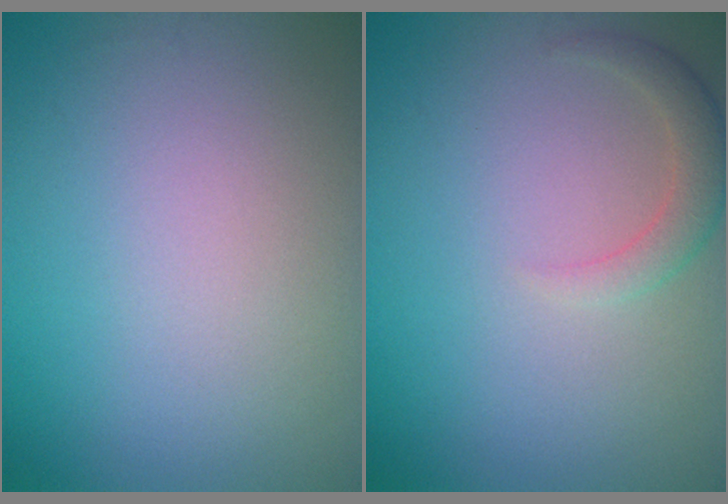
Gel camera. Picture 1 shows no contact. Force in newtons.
{"total": 2.1, "press": 2.1, "slide": 0.2}